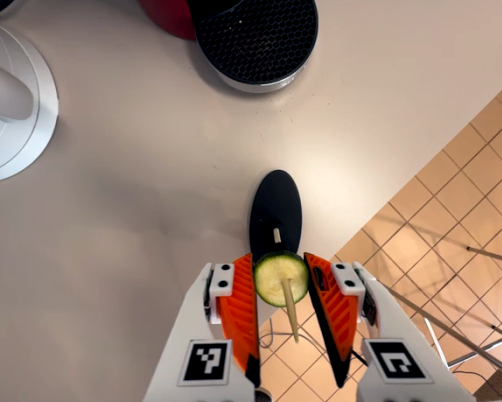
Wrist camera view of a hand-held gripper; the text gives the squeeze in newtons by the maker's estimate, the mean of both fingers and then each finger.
{"total": 9.4, "left": 8.8, "right": 10.0}